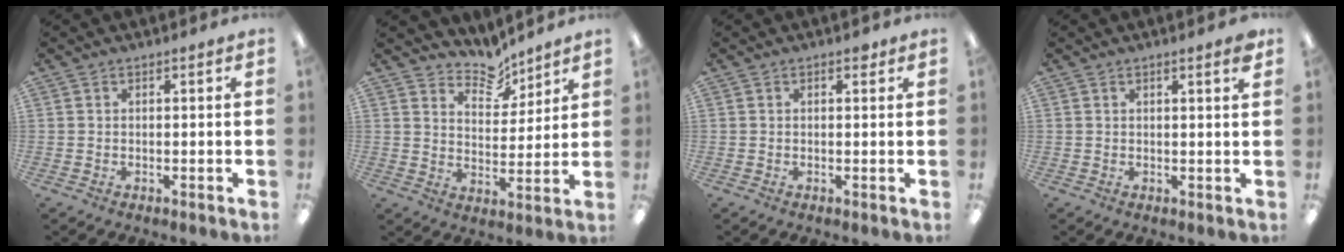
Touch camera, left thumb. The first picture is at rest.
{"total": 8.2, "force": [7.4, 3.2, 1.2], "torque": [-0.015, -0.059, 0.135]}
{"total": 1.3, "force": [0.9, 0.6, 0.7], "torque": [0.000, -0.005, 0.012]}
{"total": 2.2, "force": [1.6, -0.1, 1.4], "torque": [-0.023, -0.005, 0.027]}